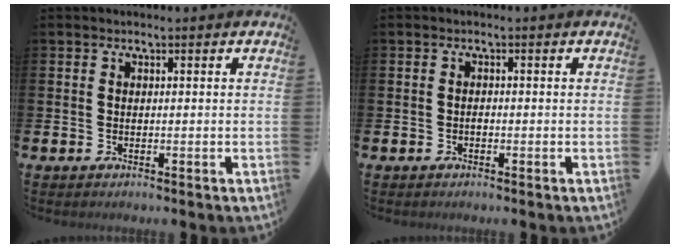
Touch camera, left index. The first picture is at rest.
{"total": 0.6, "force": [-0.3, 0.3, 0.3], "torque": [-0.001, -0.004, -0.008]}